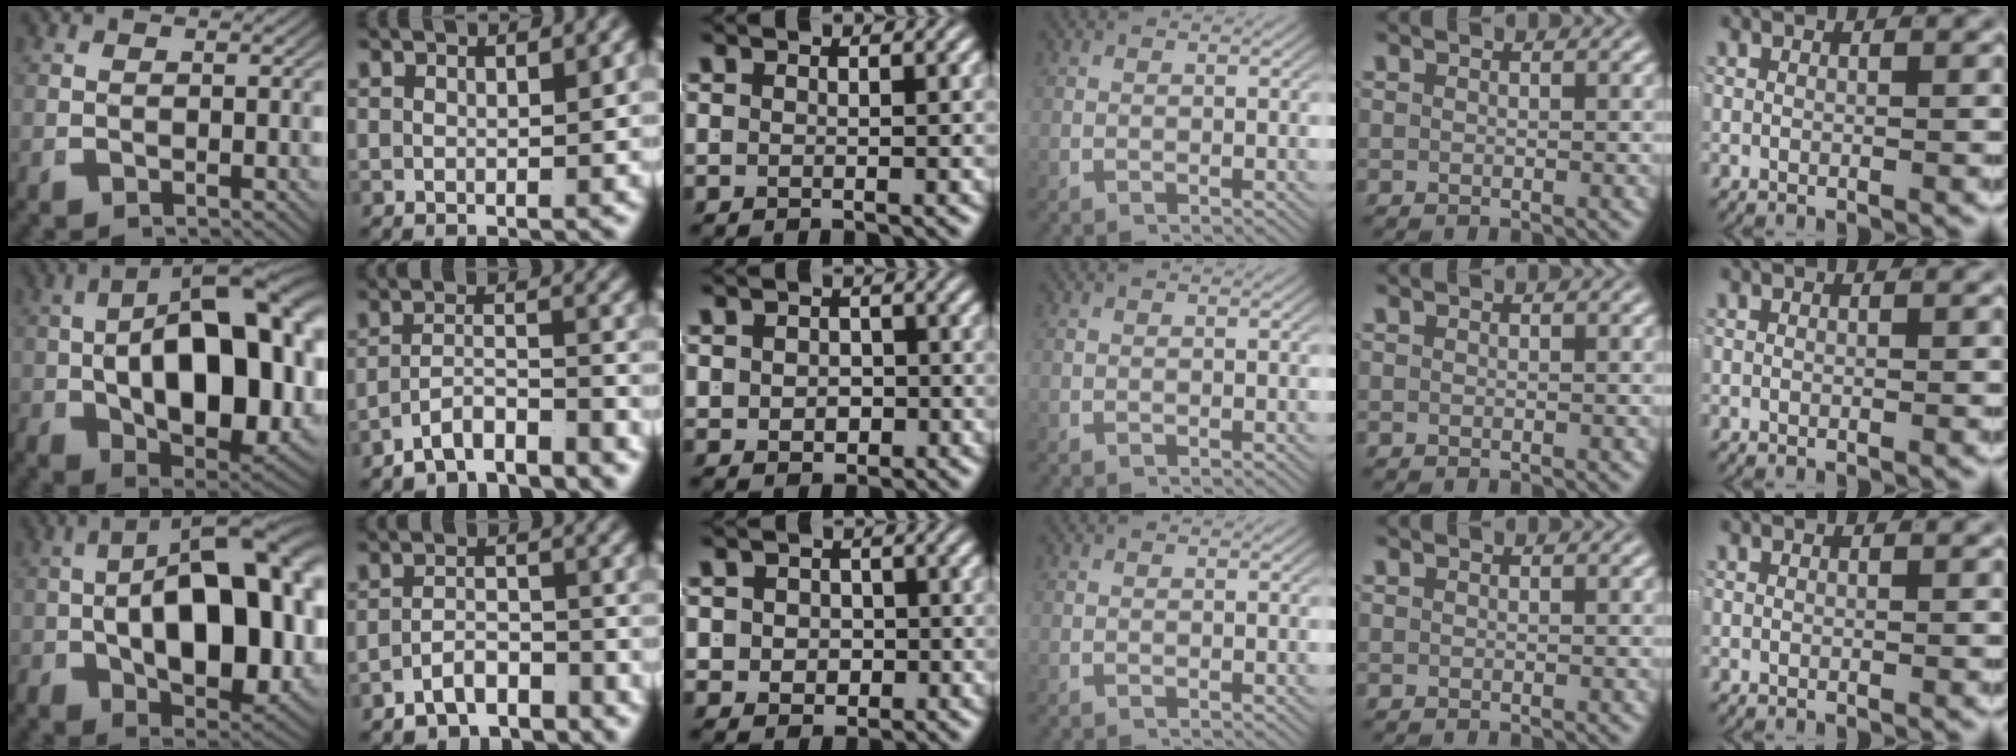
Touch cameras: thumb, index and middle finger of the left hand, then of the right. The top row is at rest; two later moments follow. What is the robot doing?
{"motion": "lift_and_place", "object": "jacket"}